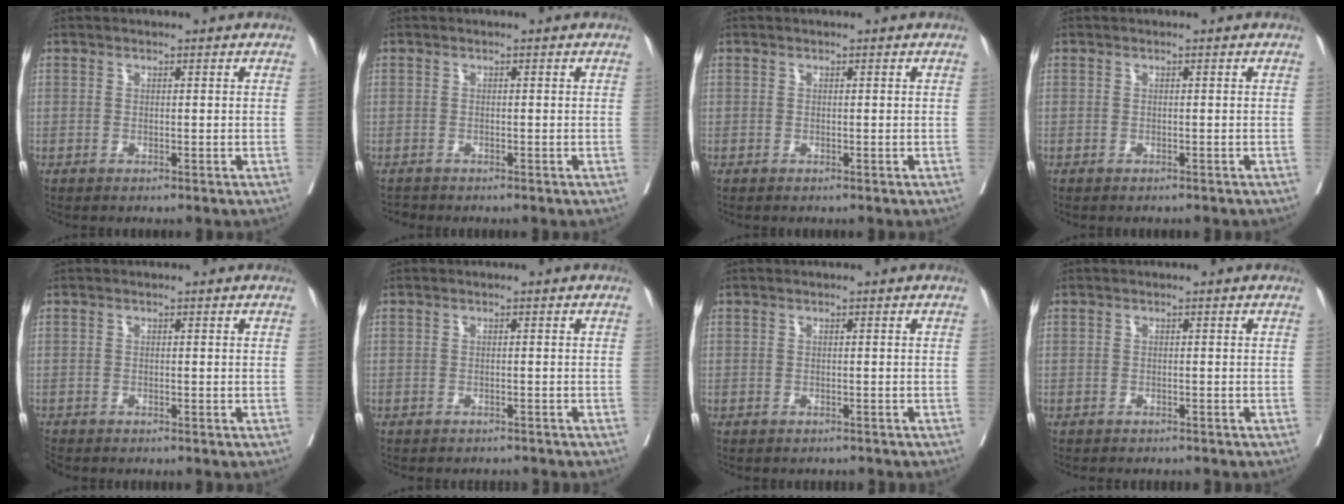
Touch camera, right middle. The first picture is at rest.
{"total": 0.9, "force": [-0.8, 0.1, -0.2], "torque": [-0.001, -0.005, -0.016]}
{"total": 0.0}
{"total": 0.8, "force": [-0.8, 0.1, 0.2], "torque": [-0.011, -0.004, -0.014]}
{"total": 2.4, "force": [-2.2, 0.7, 0.5], "torque": [-0.012, -0.008, -0.042]}
{"total": 5.4, "force": [-5.0, 1.4, 1.3], "torque": [-0.015, -0.004, -0.061]}
{"total": 3.2, "force": [-3.0, 0.8, 0.7], "torque": [-0.014, -0.005, -0.037]}
{"total": 4.8, "force": [-4.4, 1.4, 1.5], "torque": [-0.021, -0.005, -0.055]}